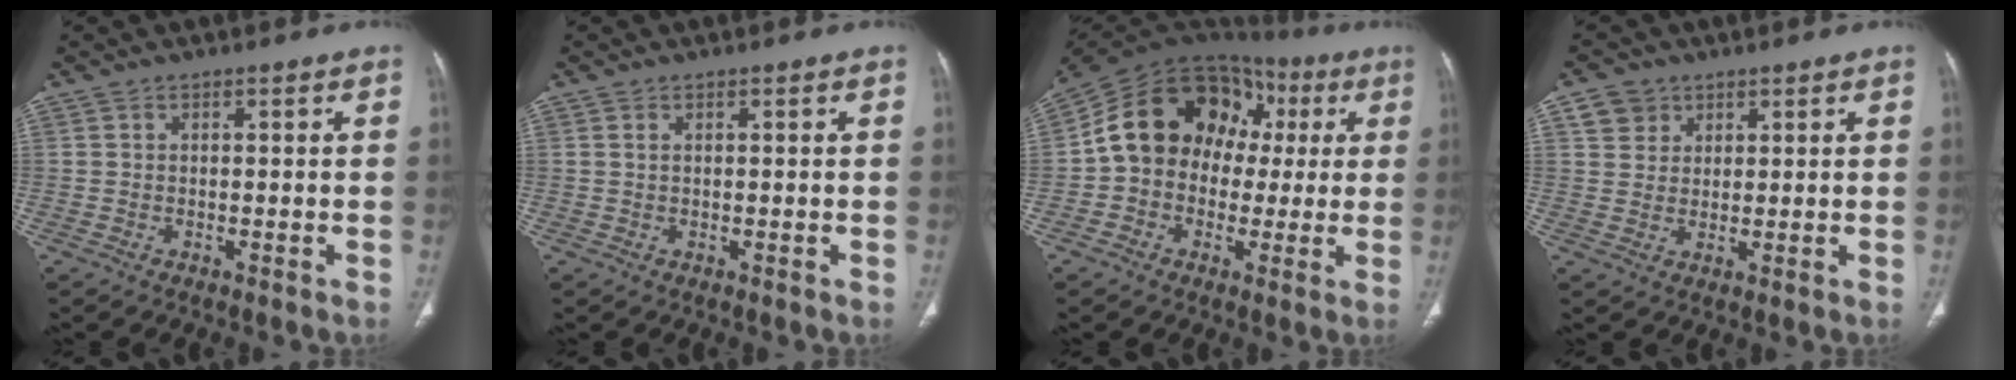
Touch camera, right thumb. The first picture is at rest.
{"total": 0.6, "force": [0.3, 0.3, 0.5], "torque": [-0.012, 0.003, 0.005]}
{"total": 17.9, "force": [2.0, 14.1, 10.9], "torque": [-0.143, 0.053, 0.026]}
{"total": 4.4, "force": [2.3, 3.6, 0.9], "torque": [-0.001, -0.009, 0.044]}